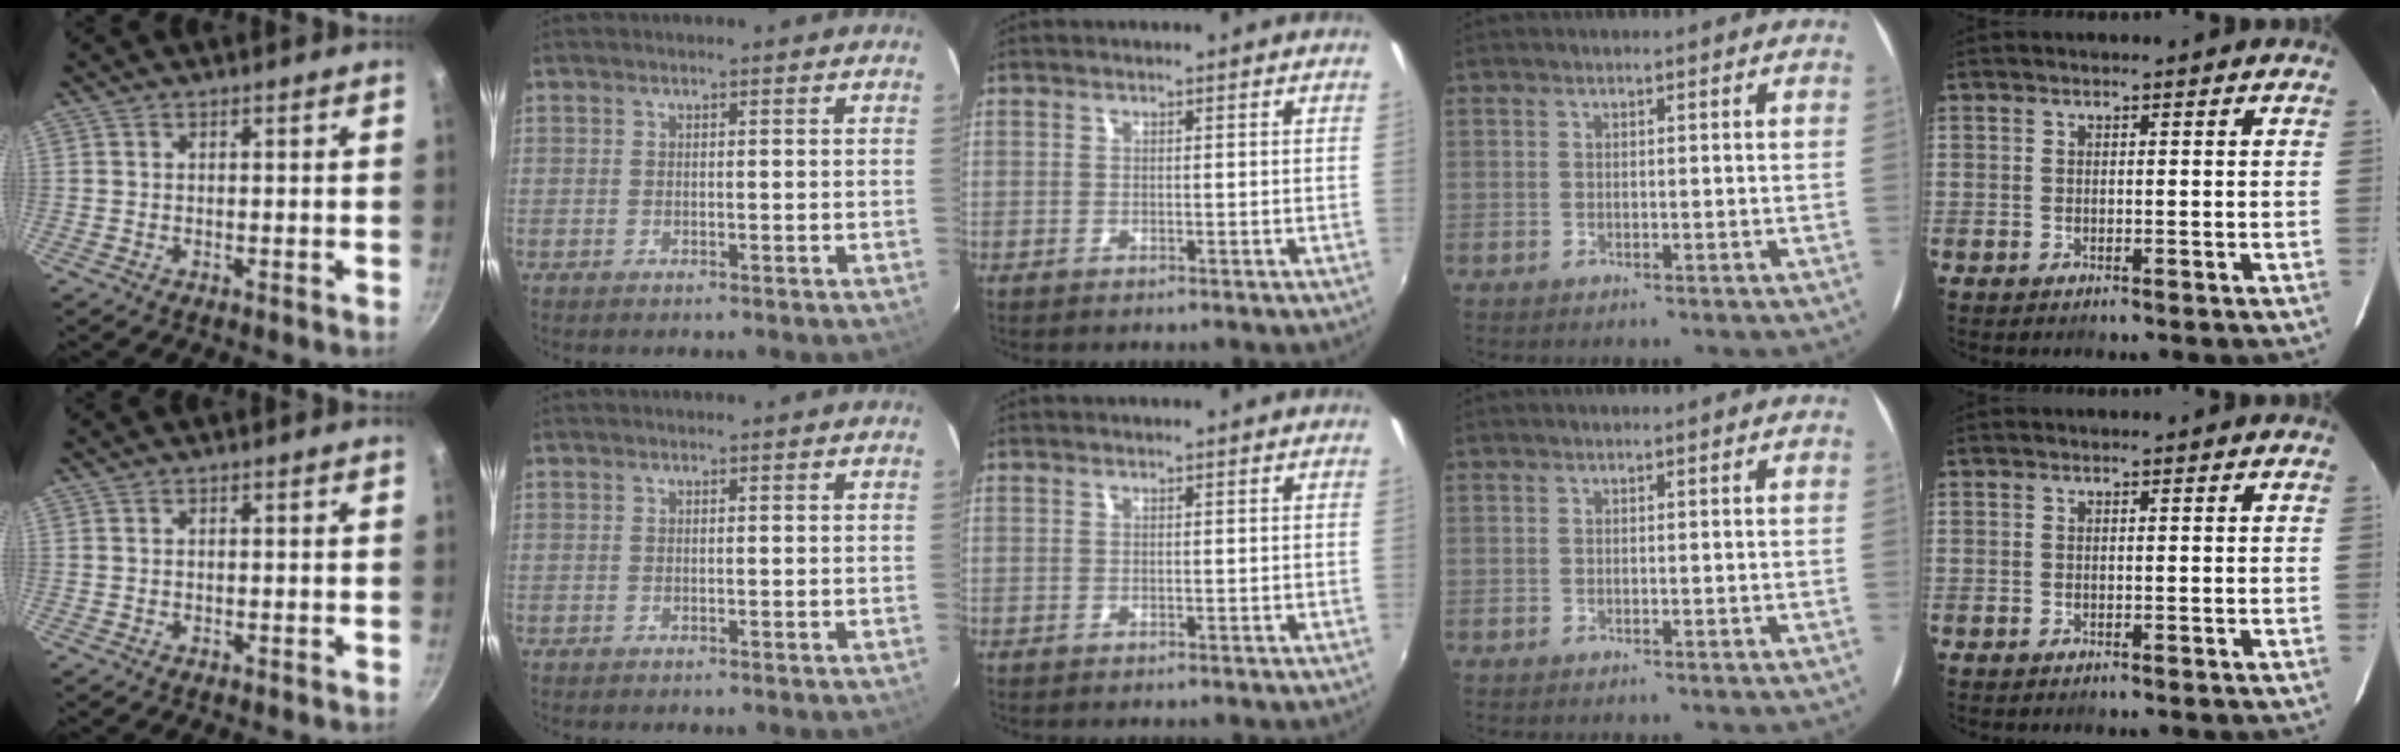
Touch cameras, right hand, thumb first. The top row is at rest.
{}